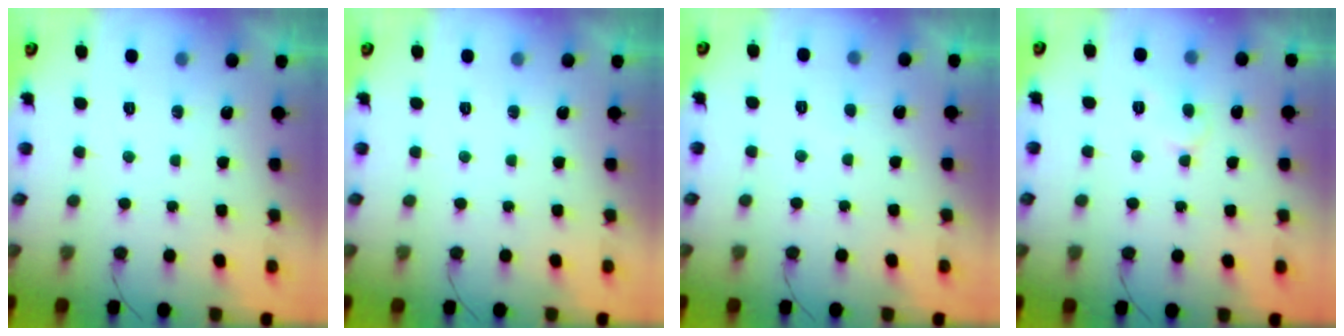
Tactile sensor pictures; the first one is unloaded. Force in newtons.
{"total": 0.0}
{"total": 1.3, "press": 1.3, "slide": 0.1}
{"total": 4.6, "press": 4.6, "slide": 0.4}